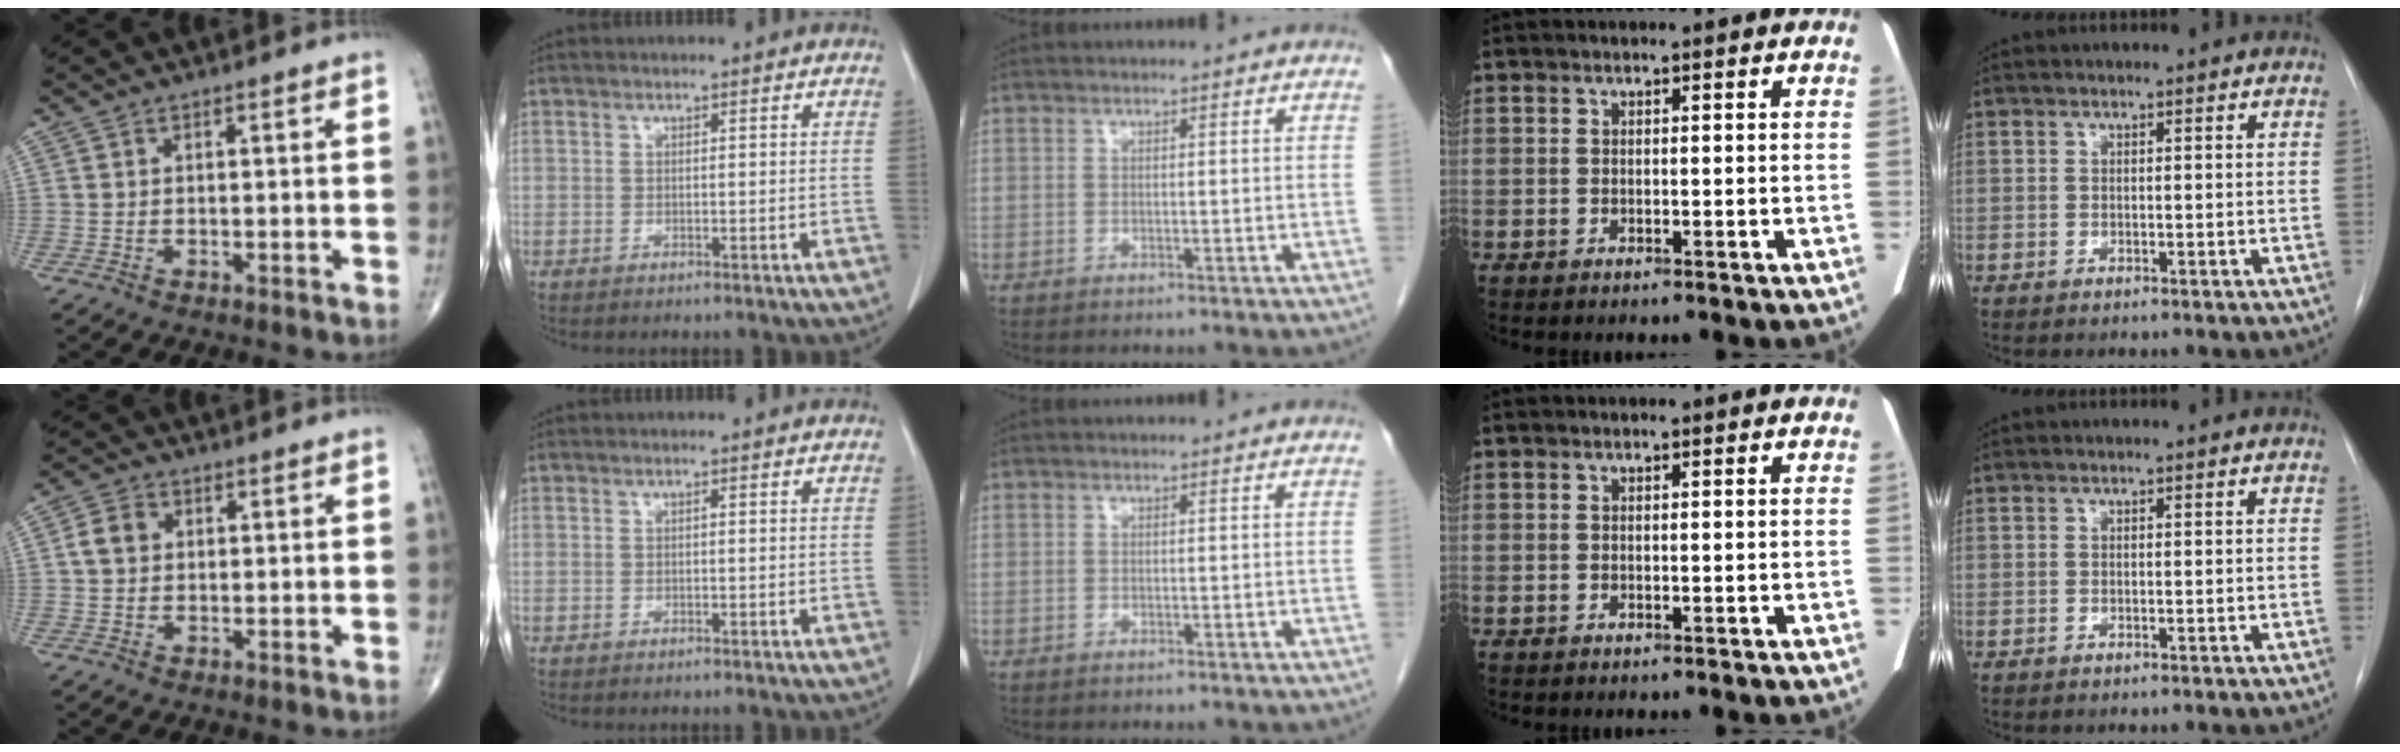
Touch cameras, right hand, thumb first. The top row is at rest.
{"thumb": {"total": 4.1, "force": [0.6, 3.3, 2.4], "torque": [-0.040, 0.008, 0.008]}}